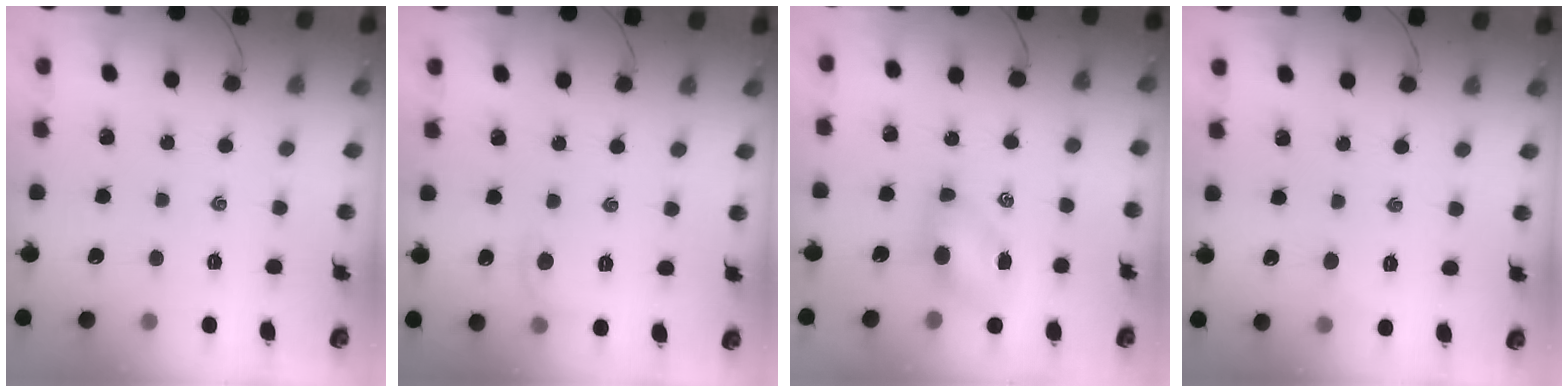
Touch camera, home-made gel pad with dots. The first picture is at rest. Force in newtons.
{"total": 6.3, "press": 6.2, "slide": 1.3}
{"total": 6.6, "press": 6.6, "slide": 0.8}
{"total": 3.8, "press": 3.6, "slide": 1.1}